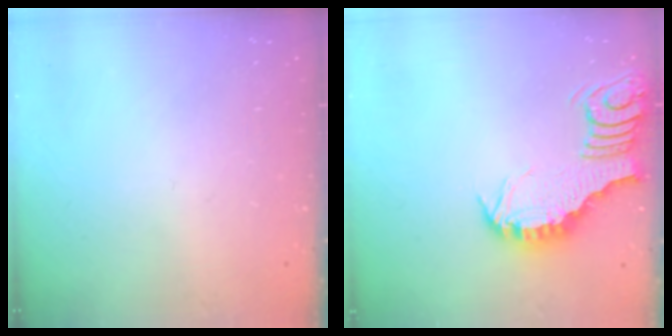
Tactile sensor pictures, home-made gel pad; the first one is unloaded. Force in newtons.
{"total": 3.3, "press": 3.3, "slide": 0.4}